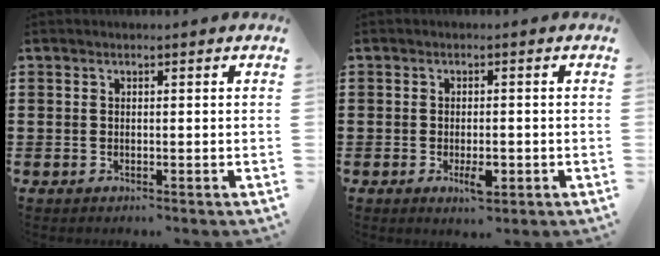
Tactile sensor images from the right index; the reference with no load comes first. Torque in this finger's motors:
{"motor_torque": [0.15, 0.07, 0.18, 0.03]}